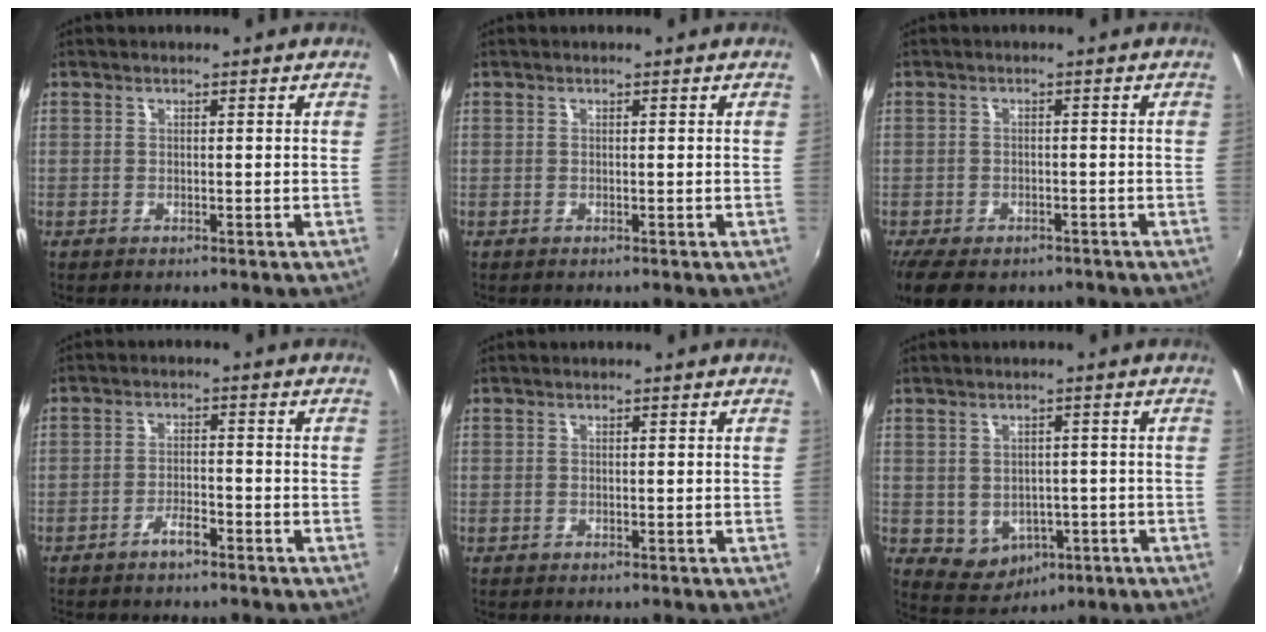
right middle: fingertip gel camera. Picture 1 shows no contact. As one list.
[{"total": 0.0}, {"total": 8.6, "force": [-5.9, 4.4, 4.3], "torque": [-0.100, -0.021, -0.094]}, {"total": 3.0, "force": [-2.4, 0.7, 1.7], "torque": [-0.043, 0.004, -0.043]}, {"total": 0.0}, {"total": 6.6, "force": [-1.6, 5.5, 3.2], "torque": [-0.071, -0.004, -0.004]}]